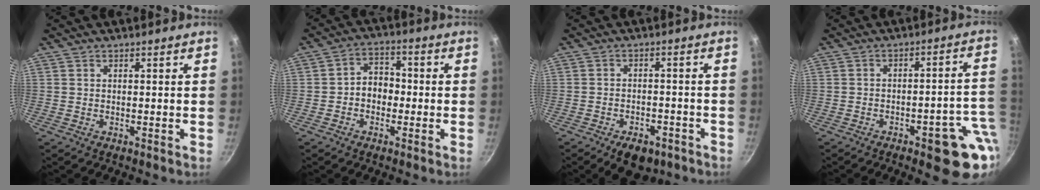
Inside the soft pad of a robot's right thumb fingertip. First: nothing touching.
{"total": 5.8, "force": [-1.0, 4.5, 3.4], "torque": [-0.020, 0.023, -0.026]}
{"total": 7.8, "force": [-4.9, 4.4, 4.2], "torque": [-0.042, 0.029, -0.054]}
{"total": 12.7, "force": [-4.6, 4.6, 11.0], "torque": [-0.085, 0.037, -0.054]}